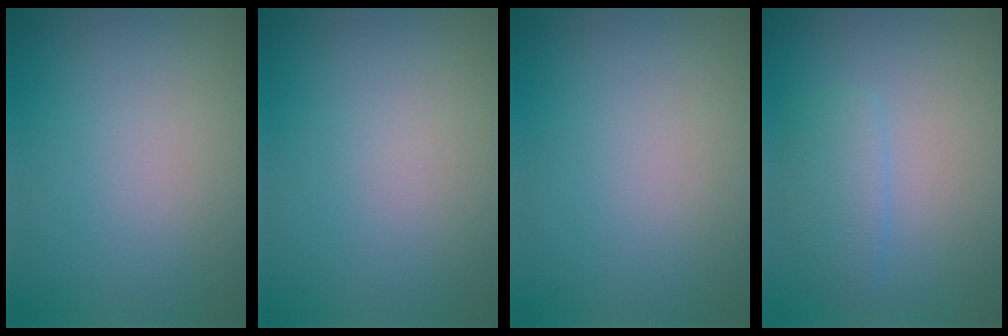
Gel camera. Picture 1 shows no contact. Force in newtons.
{"total": 0.0}
{"total": 0.0}
{"total": 2.3, "press": 2.3, "slide": 0.1}